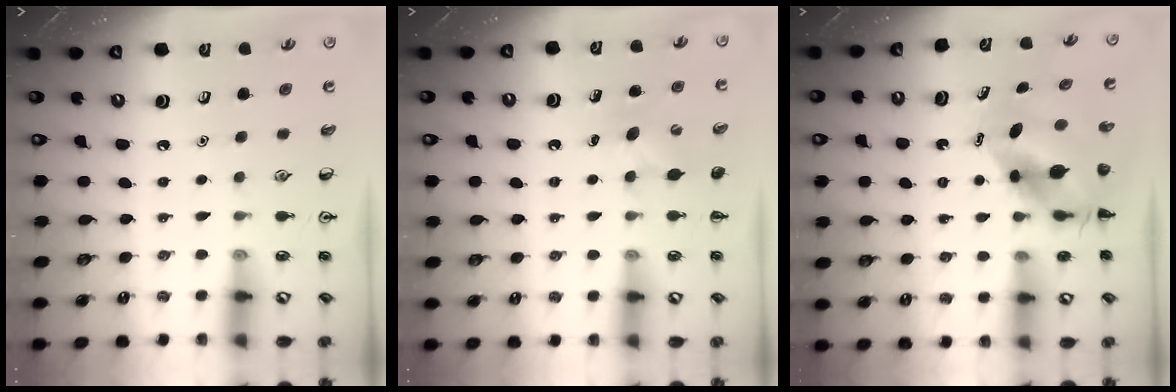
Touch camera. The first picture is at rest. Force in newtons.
{"total": 4.5, "press": 4.4, "slide": 1.1}
{"total": 5.9, "press": 5.7, "slide": 1.6}